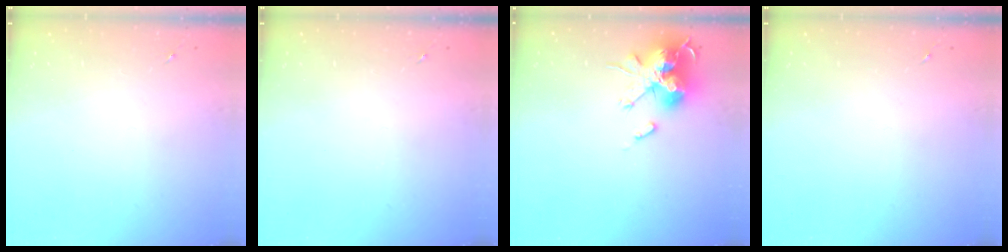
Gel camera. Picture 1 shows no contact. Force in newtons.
{"total": 0.0}
{"total": 18.9, "press": 18.9, "slide": 0.2}
{"total": 0.0}